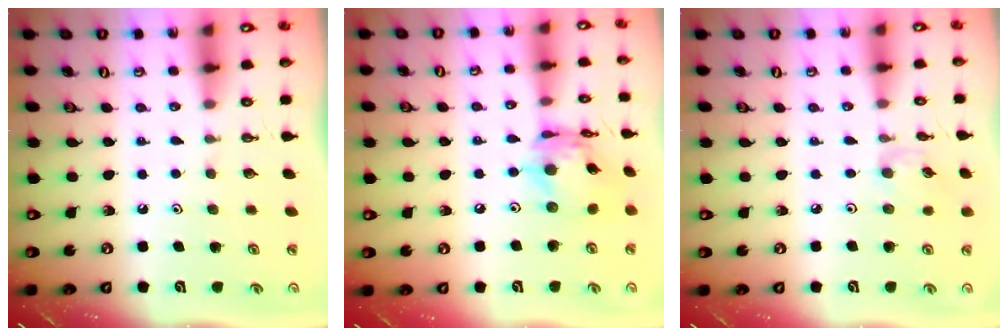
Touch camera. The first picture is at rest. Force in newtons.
{"total": 13.5, "press": 13.4, "slide": 1.4}
{"total": 2.5, "press": 2.5, "slide": 0.3}